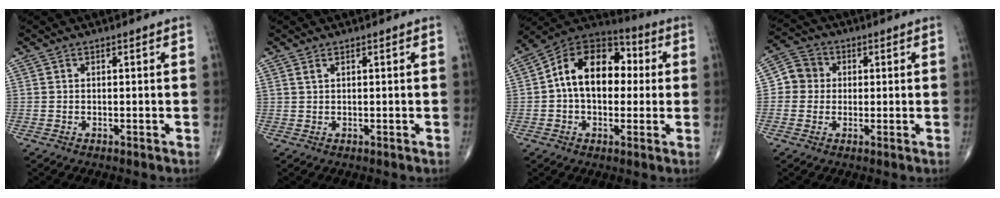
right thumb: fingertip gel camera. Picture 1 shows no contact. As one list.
[{"total": 0.8, "force": [0.6, 0.2, 0.5], "torque": [-0.010, 0.003, 0.015]}, {"total": 16.5, "force": [1.5, 11.0, 12.2], "torque": [-0.164, 0.037, 0.013]}, {"total": 5.7, "force": [0.4, 5.5, 1.3], "torque": [0.003, 0.012, -0.004]}]